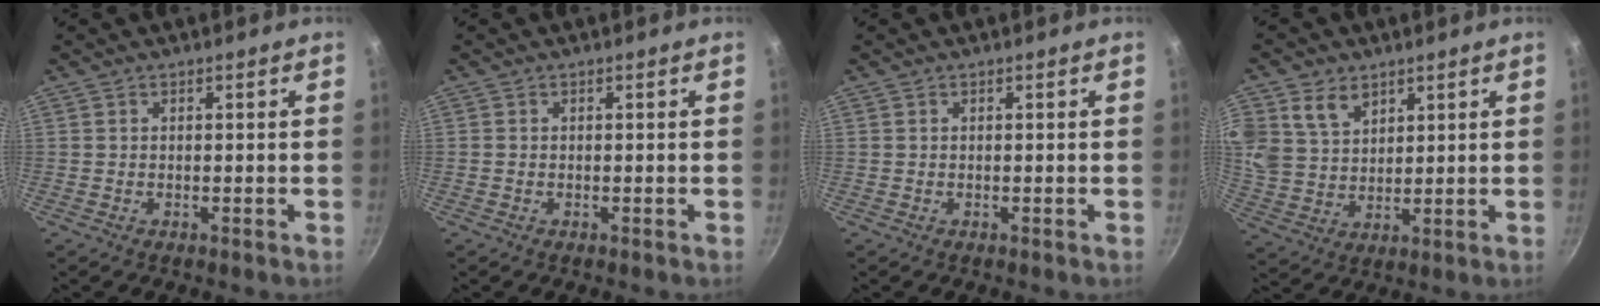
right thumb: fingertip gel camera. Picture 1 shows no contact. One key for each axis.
{"total": 0.0}
{"total": 0.0}
{"total": 10.8, "fx": 5.2, "fy": 7.9, "fz": 5.1, "tx": -0.094, "ty": -0.014, "tz": 0.110}